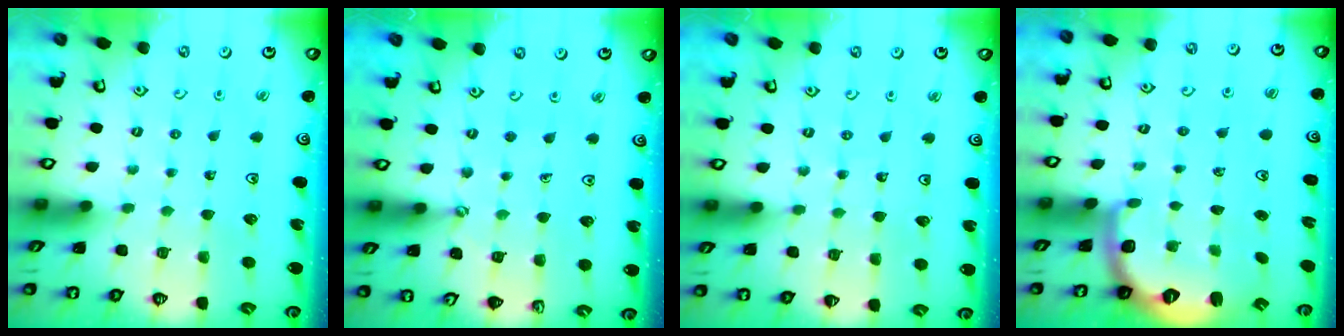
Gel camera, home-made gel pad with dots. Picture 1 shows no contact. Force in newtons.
{"total": 2.4, "press": 2.4, "slide": 0.3}
{"total": 3.8, "press": 3.7, "slide": 0.4}
{"total": 2.6, "press": 1.5, "slide": 2.1}